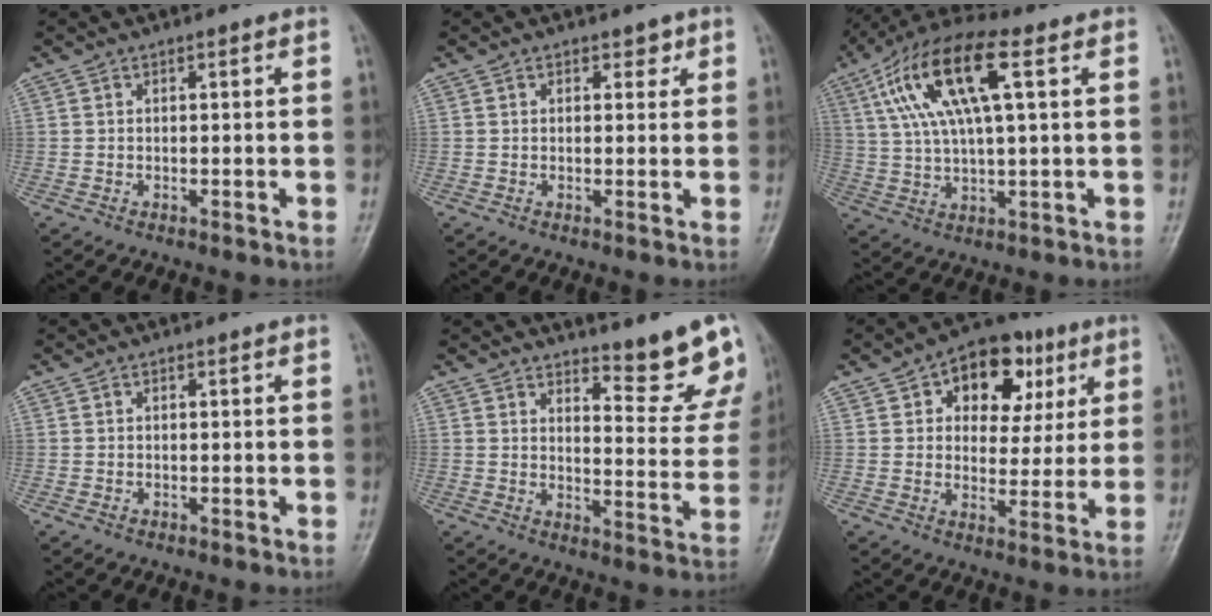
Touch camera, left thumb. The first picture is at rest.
{"total": 1.7, "force": [1.0, 1.2, 0.7], "torque": [0.009, -0.002, 0.008]}
{"total": 15.9, "force": [5.5, 5.1, 14.0], "torque": [-0.282, 0.018, 0.098]}
{"total": 0.5, "force": [-0.2, 0.4, 0.2], "torque": [-0.003, 0.001, -0.004]}
{"total": 10.4, "force": [9.0, 2.4, 4.7], "torque": [-0.026, -0.079, 0.111]}
{"total": 13.8, "force": [5.6, 9.1, 8.7], "torque": [-0.070, 0.000, 0.080]}